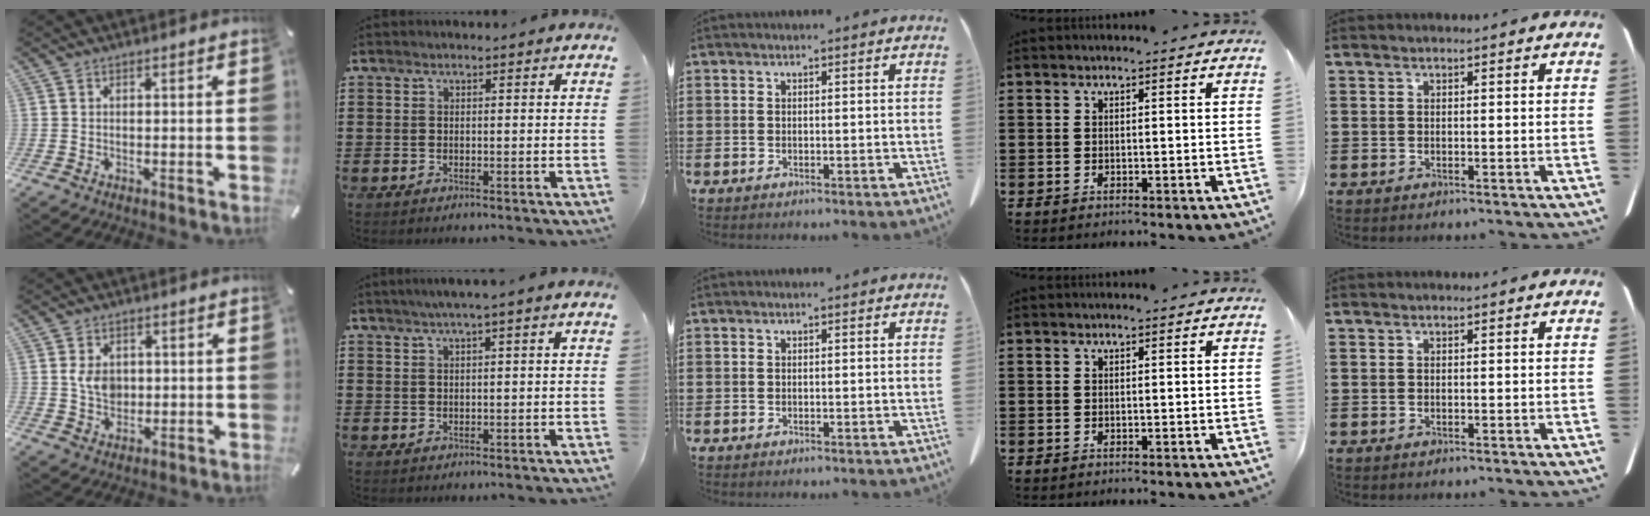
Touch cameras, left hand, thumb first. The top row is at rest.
{"thumb": {"total": 5.1, "force": [0.7, 4.2, 2.8], "torque": [-0.050, 0.000, 0.009]}, "index": {"total": 1.4, "force": [0.5, -0.1, 1.3], "torque": [-0.023, -0.002, 0.008]}}